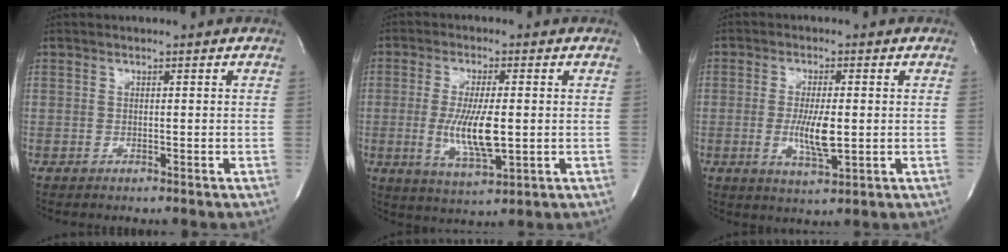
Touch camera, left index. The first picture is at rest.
{"total": 8.6, "force": [-0.7, 1.8, 8.3], "torque": [-0.167, -0.017, -0.009]}
{"total": 6.0, "force": [-0.6, 1.3, 5.8], "torque": [-0.114, -0.011, -0.008]}